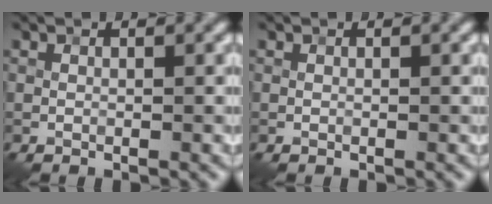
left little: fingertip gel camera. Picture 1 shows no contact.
{"total": 0.0}